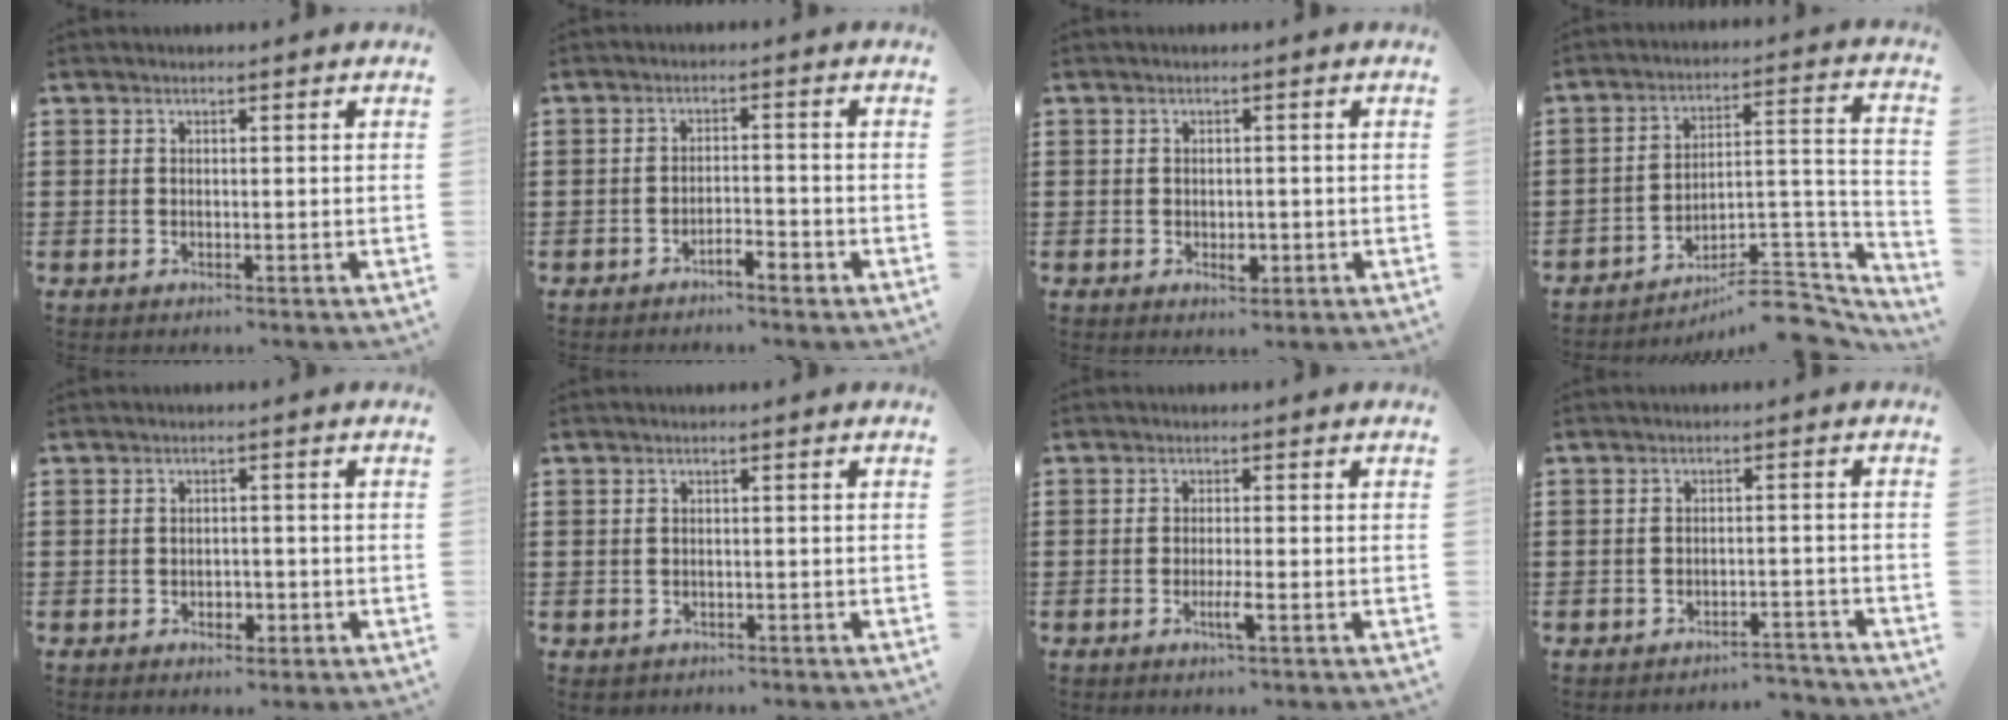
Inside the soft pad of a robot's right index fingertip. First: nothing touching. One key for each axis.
{"total": 2.2, "fx": -2.0, "fy": 0.4, "fz": 0.9, "tx": -0.022, "ty": 0.004, "tz": -0.040}
{"total": 2.3, "fx": -0.6, "fy": 1.4, "fz": 1.7, "tx": -0.031, "ty": 0.002, "tz": -0.009}
{"total": 7.8, "fx": -6.5, "fy": 1.9, "fz": 3.8, "tx": -0.050, "ty": 0.012, "tz": -0.124}
{"total": 1.6, "fx": -0.8, "fy": 1.2, "fz": 0.7, "tx": -0.018, "ty": 0.002, "tz": -0.018}
{"total": 0.6, "fx": -0.5, "fy": 0.3, "fz": 0.1, "tx": -0.005, "ty": 0.000, "tz": -0.011}
{"total": 2.7, "fx": -1.2, "fy": 0.0, "fz": 2.4, "tx": -0.048, "ty": -0.007, "tz": -0.024}
{"total": 2.8, "fx": -2.8, "fy": 0.2, "fz": 0.5, "tx": -0.013, "ty": 0.001, "tz": -0.058}